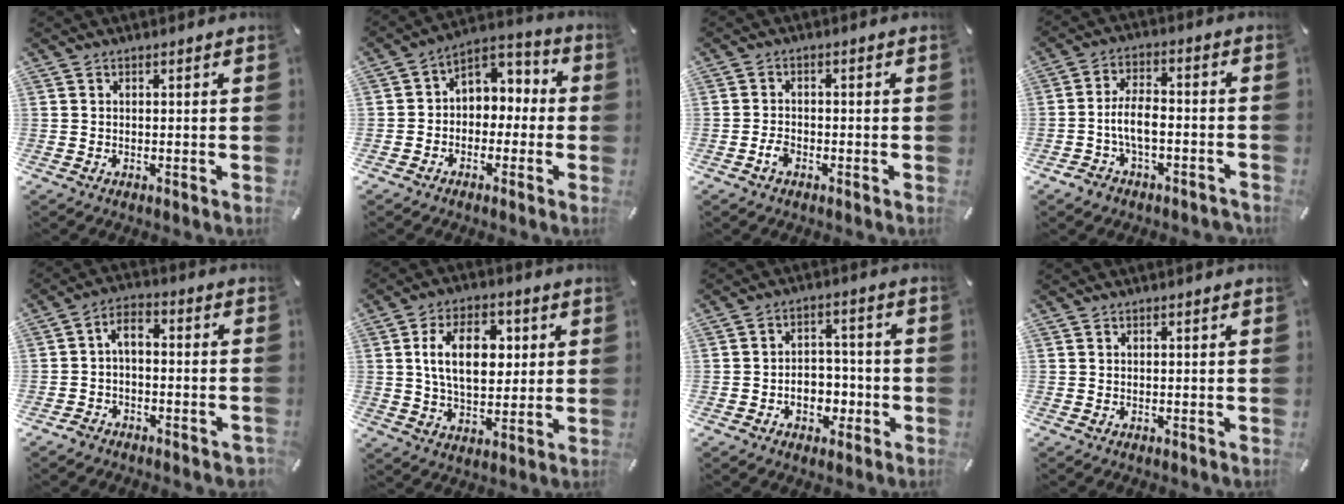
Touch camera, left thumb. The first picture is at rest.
{"total": 5.7, "force": [-1.2, 5.4, 1.2], "torque": [-0.018, 0.012, -0.025]}
{"total": 2.5, "force": [-1.5, 1.5, 1.4], "torque": [-0.034, 0.004, -0.030]}
{"total": 7.6, "force": [-2.5, 4.5, 5.6], "torque": [-0.112, 0.014, -0.047]}
{"total": 4.9, "force": [-1.8, 3.6, 2.8], "torque": [-0.056, 0.014, -0.036]}
{"total": 13.5, "force": [2.8, 8.7, 10.0], "torque": [-0.172, 0.005, 0.045]}
{"total": 6.9, "force": [-2.4, 5.6, 3.2], "torque": [-0.047, 0.019, -0.038]}
{"total": 0.0}